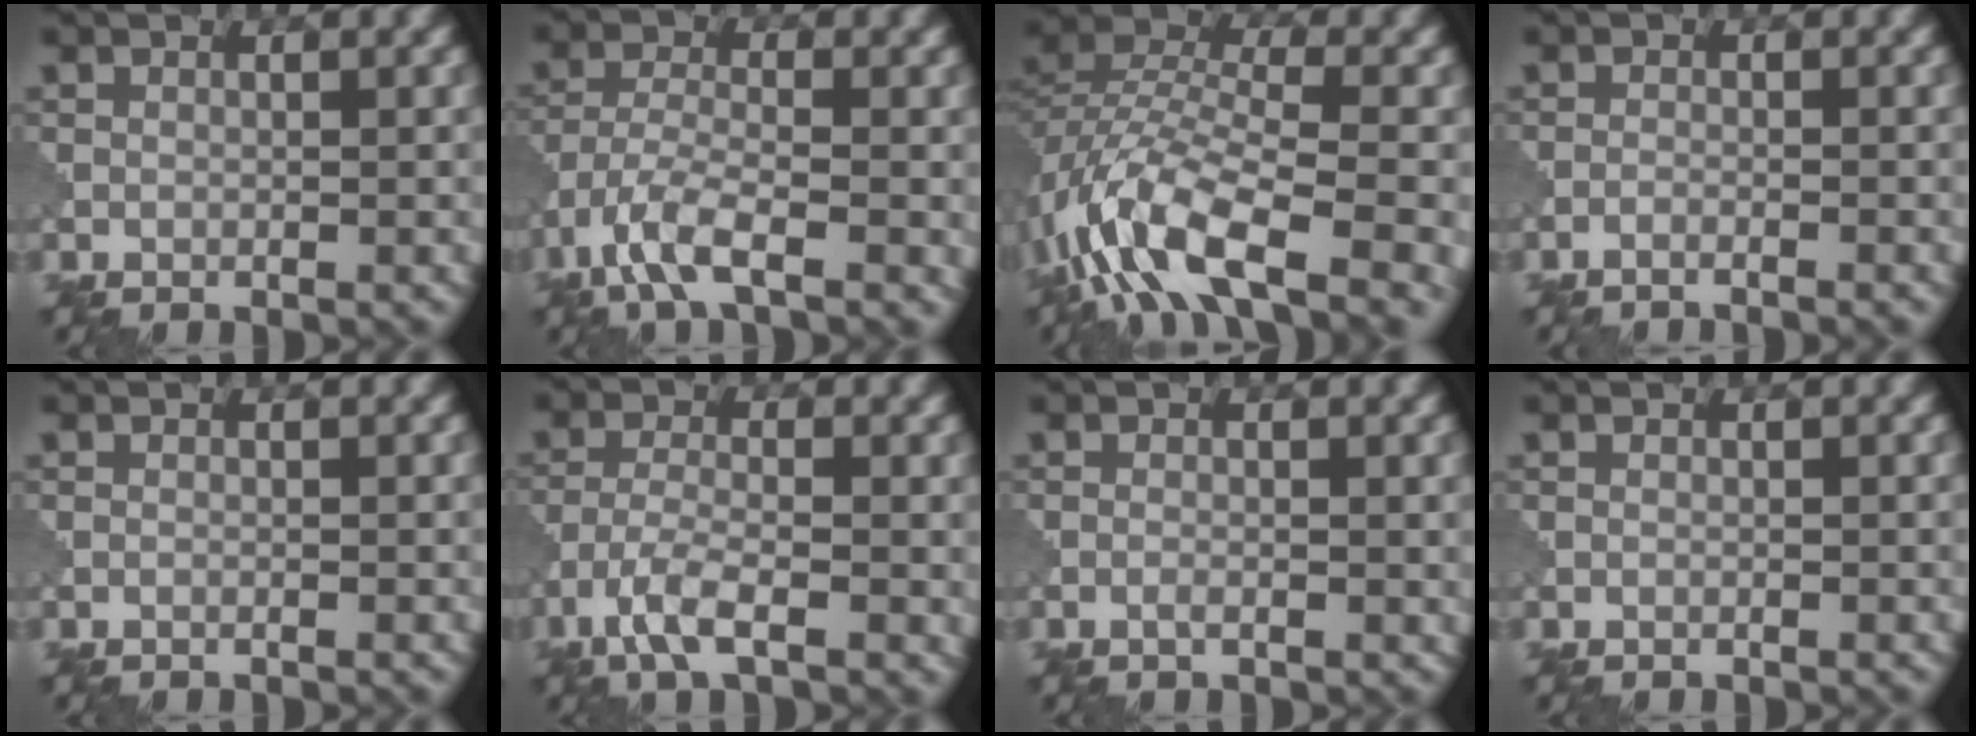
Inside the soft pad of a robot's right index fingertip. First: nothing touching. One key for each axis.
{"total": 6.1, "fx": -3.4, "fy": 1.8, "fz": 4.7, "tx": -0.104, "ty": -0.004, "tz": -0.078}
{"total": 12.1, "fx": -5.8, "fy": 5.2, "fz": 9.3, "tx": -0.182, "ty": -0.002, "tz": -0.118}
{"total": 1.4, "fx": -1.2, "fy": 0.2, "fz": 0.7, "tx": -0.007, "ty": 0.000, "tz": -0.032}
{"total": 0.0}
{"total": 4.7, "fx": -2.5, "fy": 1.3, "fz": 3.8, "tx": -0.086, "ty": -0.004, "tz": -0.054}
{"total": 0.9, "fx": -0.3, "fy": 0.3, "fz": 0.8, "tx": -0.018, "ty": 0.000, "tz": -0.008}
{"total": 0.0}